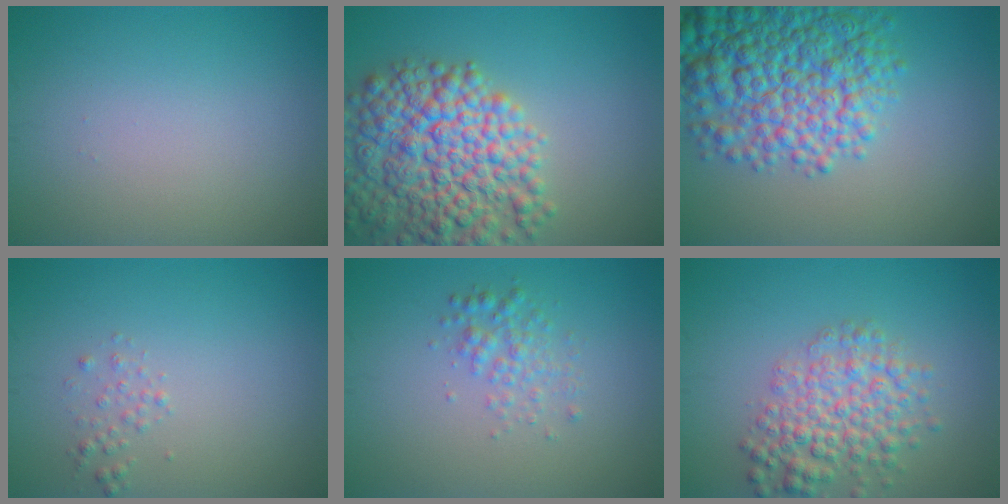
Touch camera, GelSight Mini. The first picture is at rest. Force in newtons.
{"total": 10.3, "press": 10.3, "slide": 0.5}
{"total": 10.2, "press": 10.2, "slide": 0.4}
{"total": 0.9, "press": 0.9, "slide": 0.1}
{"total": 2.1, "press": 2.1, "slide": 0.0}
{"total": 5.2, "press": 5.2, "slide": 0.2}